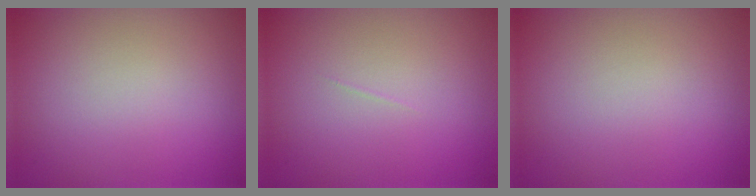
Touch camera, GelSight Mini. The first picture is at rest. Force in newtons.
{"total": 0.0}
{"total": 0.0}